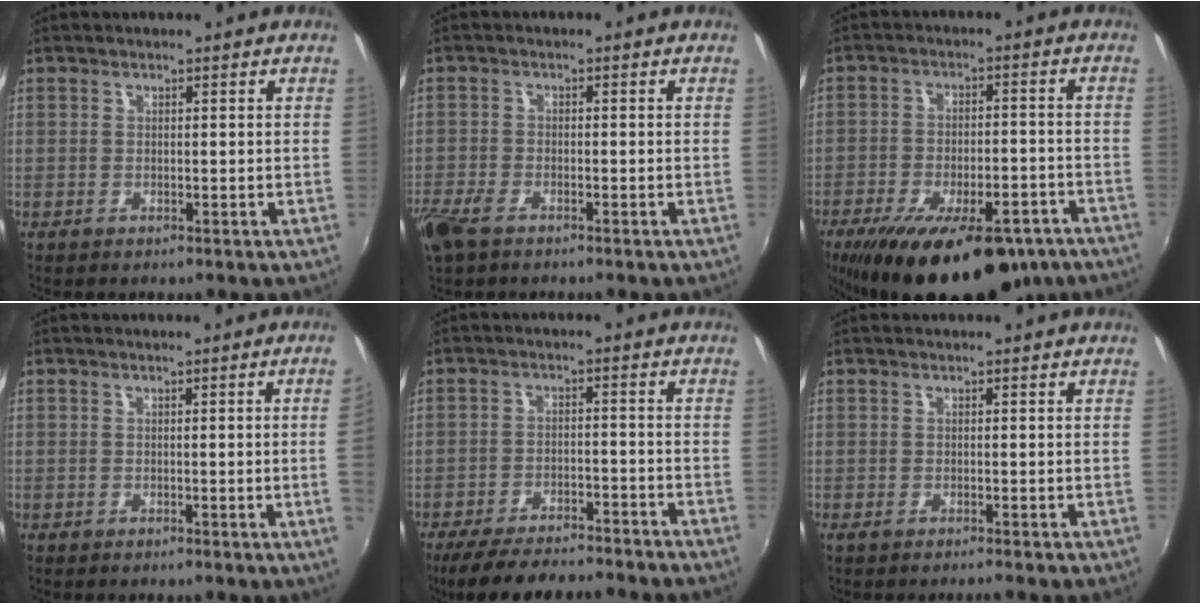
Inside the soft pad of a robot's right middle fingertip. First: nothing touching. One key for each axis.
{"total": 6.2, "fx": -4.2, "fy": 2.6, "fz": 3.7, "tx": -0.101, "ty": -0.017, "tz": -0.086}
{"total": 23.7, "fx": -16.4, "fy": 9.7, "fz": 14.2, "tx": -0.252, "ty": -0.028, "tz": -0.225}
{"total": 2.5, "fx": -0.1, "fy": -1.4, "fz": 2.1, "tx": -0.034, "ty": -0.011, "tz": 0.003}
{"total": 14.6, "fx": -12.8, "fy": 2.1, "fz": 6.7, "tx": -0.138, "ty": -0.019, "tz": -0.194}
{"total": 1.1, "fx": -1.0, "fy": -0.1, "fz": 0.5, "tx": -0.012, "ty": -0.005, "tz": -0.020}